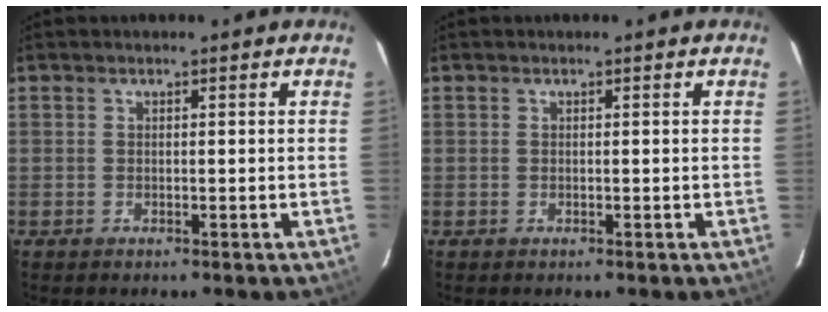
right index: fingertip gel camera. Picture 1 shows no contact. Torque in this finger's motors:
{"motor_torque": [0.00, 0.00, -0.01, -0.01]}